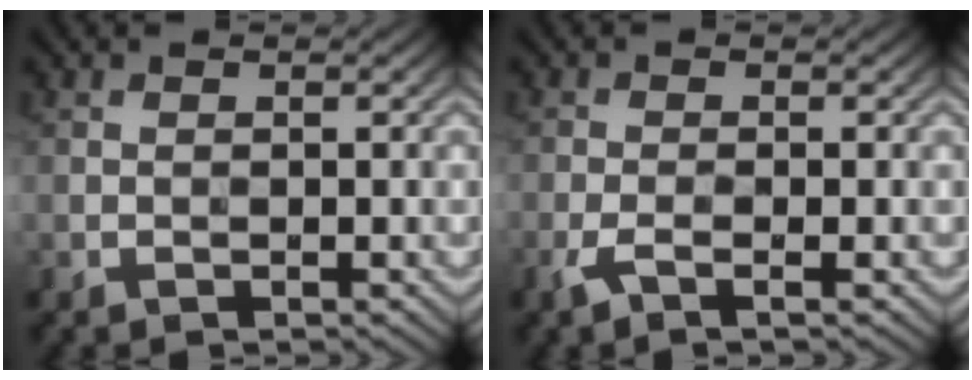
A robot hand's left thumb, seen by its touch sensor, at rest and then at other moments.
{"total": 2.2, "force": [-1.1, 0.5, 1.8], "torque": [-0.046, 0.001, -0.029]}